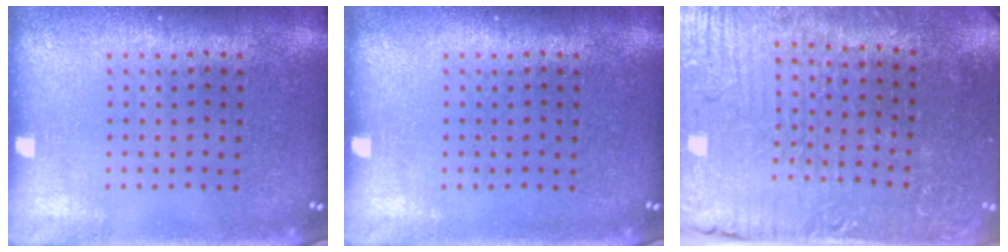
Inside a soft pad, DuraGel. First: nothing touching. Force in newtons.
{"total": 0.0}
{"total": 4.0, "press": 4.0, "slide": 0.3}